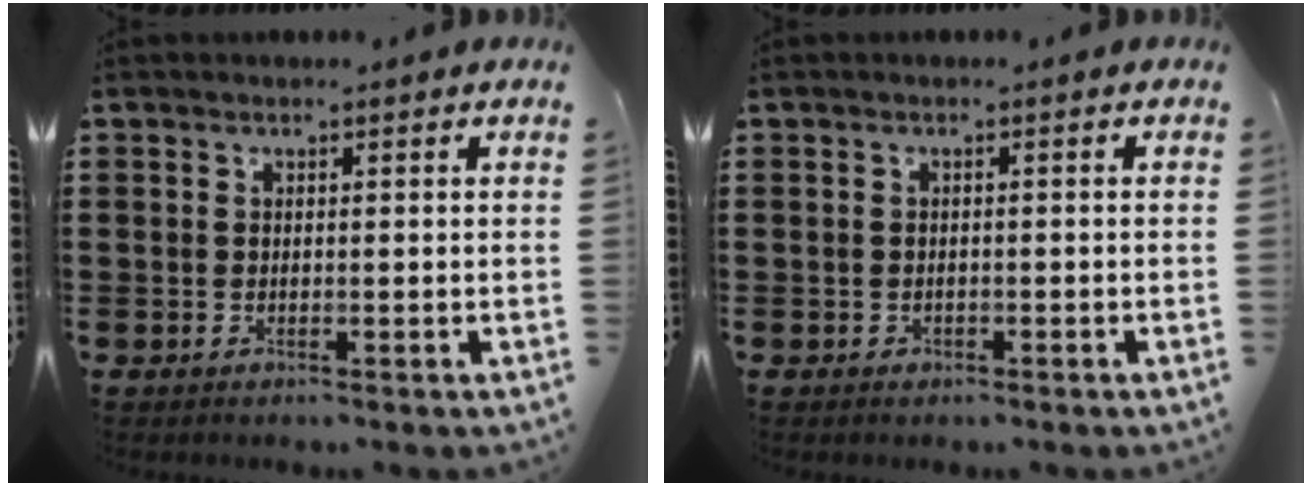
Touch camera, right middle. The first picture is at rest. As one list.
[{"total": 0.7, "force": [-0.3, 0.6, 0.1], "torque": [-0.004, 0.003, -0.007]}]